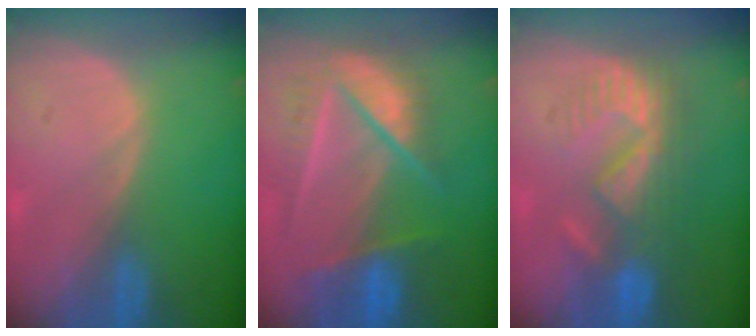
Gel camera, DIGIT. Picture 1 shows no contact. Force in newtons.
{"total": 9.5, "press": 8.3, "slide": 4.7}
{"total": 8.7, "press": 8.1, "slide": 3.0}